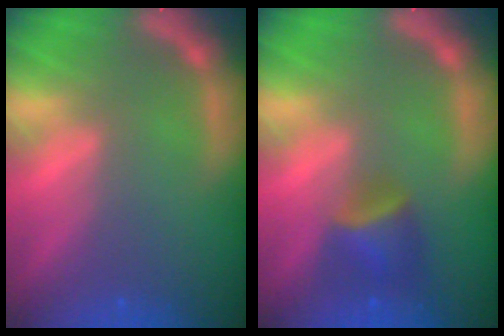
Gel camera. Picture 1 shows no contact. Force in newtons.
{"total": 3.4}